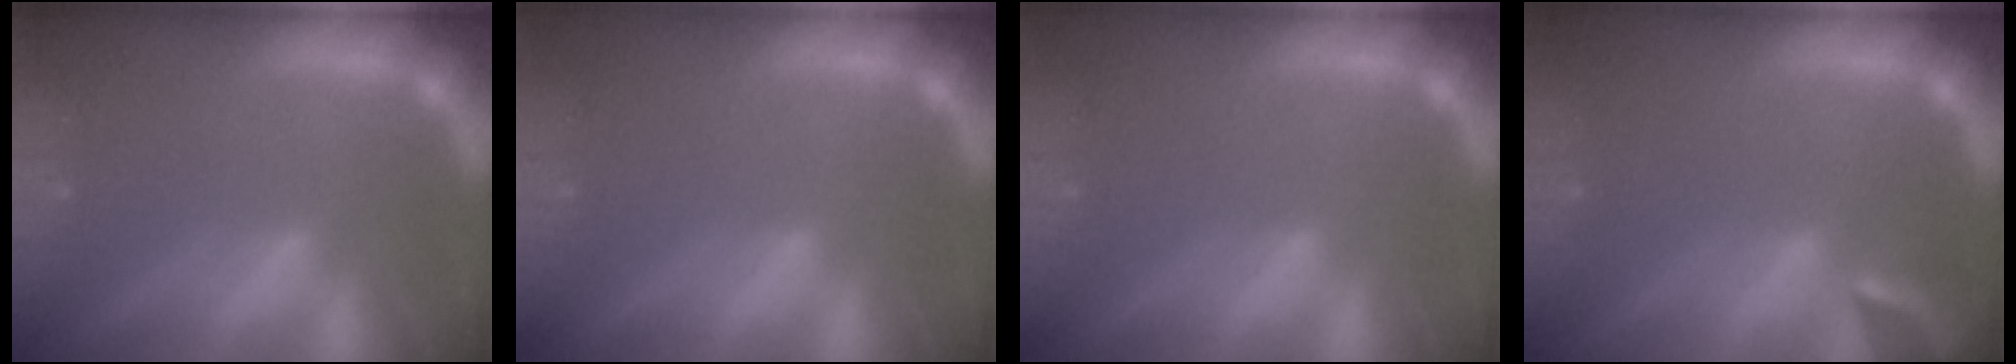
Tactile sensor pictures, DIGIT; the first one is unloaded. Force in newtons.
{"total": 0.0}
{"total": 0.0}
{"total": 2.9}